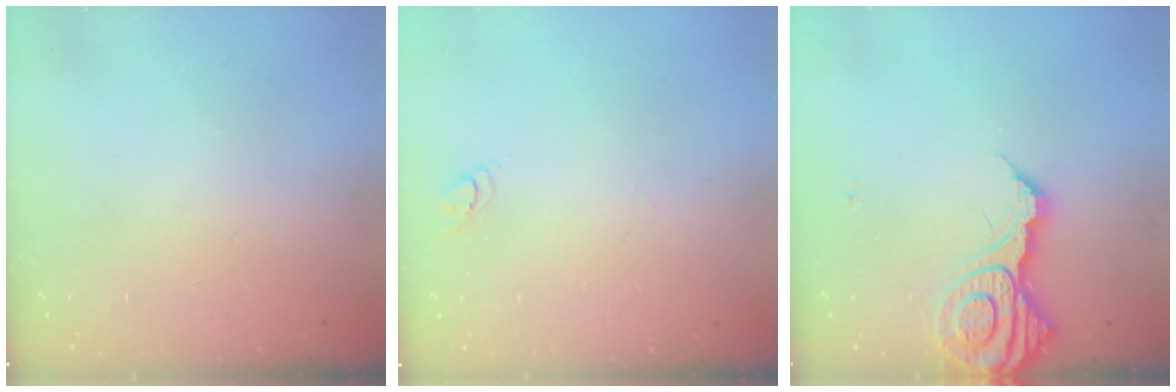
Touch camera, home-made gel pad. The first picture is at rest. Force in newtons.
{"total": 2.9, "press": 2.8, "slide": 0.3}
{"total": 14.4, "press": 14.3, "slide": 1.7}